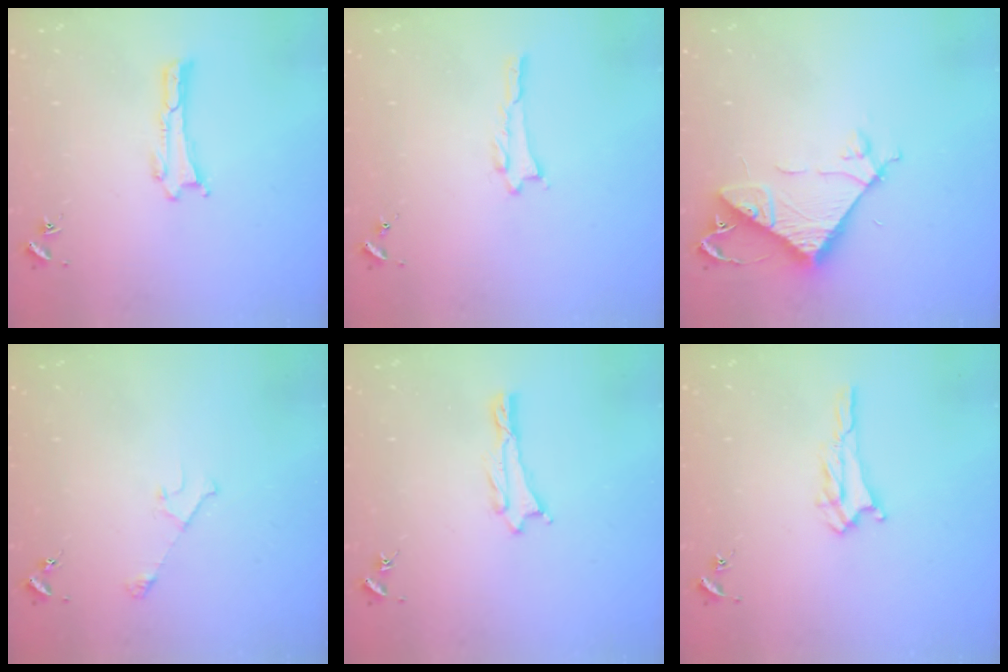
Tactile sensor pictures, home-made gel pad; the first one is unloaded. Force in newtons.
{"total": 0.0}
{"total": 8.0, "press": 8.0, "slide": 0.7}
{"total": 2.9, "press": 2.9, "slide": 0.3}
{"total": 0.7, "press": 0.7, "slide": 0.1}
{"total": 1.7, "press": 1.7, "slide": 0.2}